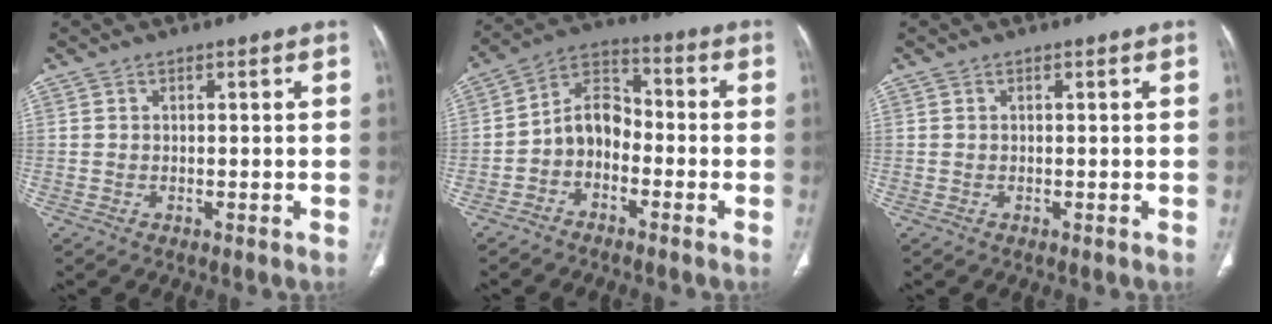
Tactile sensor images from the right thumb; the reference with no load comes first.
{"total": 8.1, "force": [-2.6, 5.8, 4.9], "torque": [-0.071, 0.042, -0.064]}
{"total": 0.0}